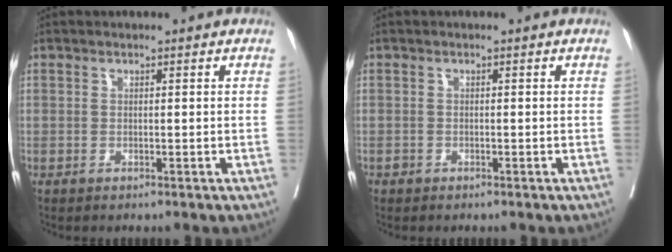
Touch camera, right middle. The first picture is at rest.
{"total": 0.5, "force": [-0.4, 0.4, 0.1], "torque": [-0.001, 0.002, -0.008]}